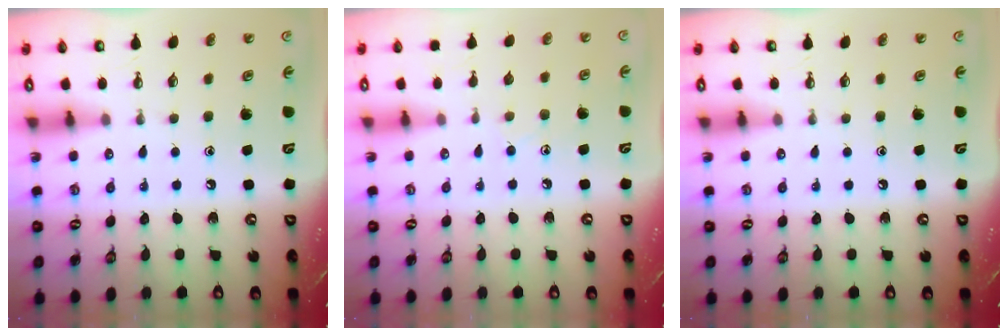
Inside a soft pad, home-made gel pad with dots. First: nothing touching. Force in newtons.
{"total": 7.3, "press": 7.2, "slide": 0.7}
{"total": 0.0}